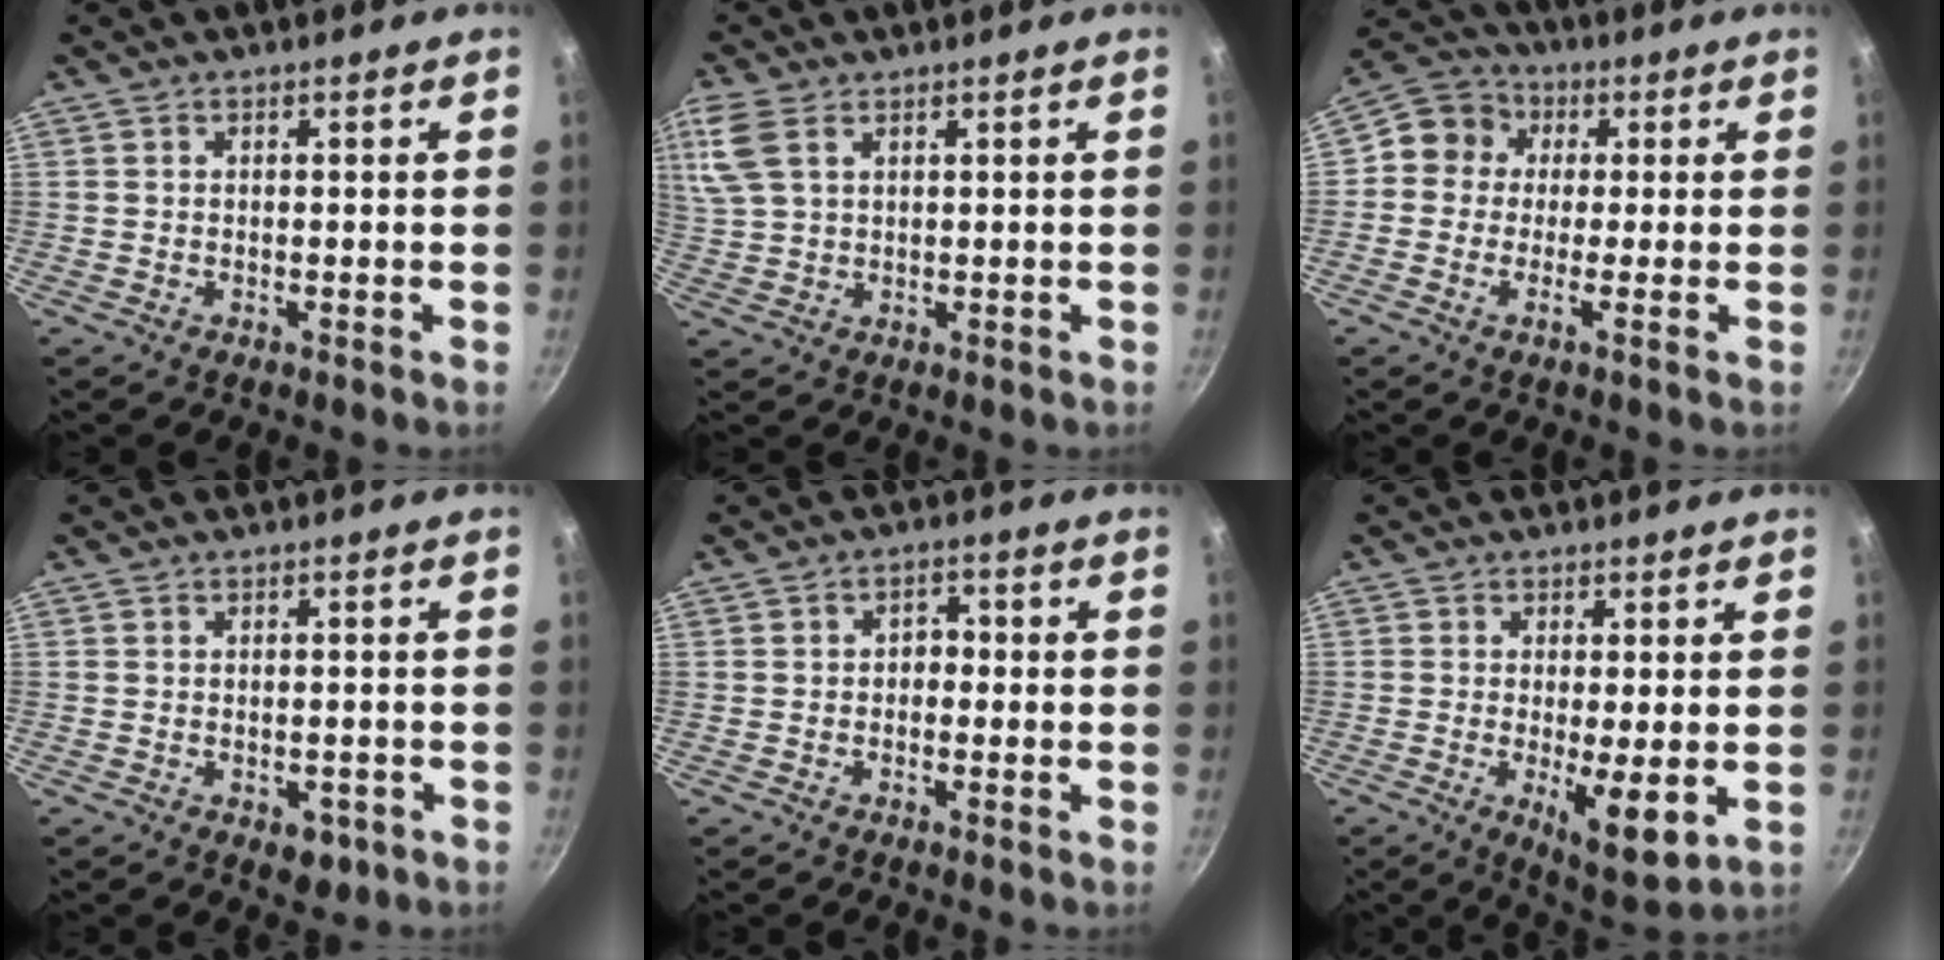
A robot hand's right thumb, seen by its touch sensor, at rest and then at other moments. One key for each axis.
{"total": 9.1, "fx": 4.5, "fy": 5.3, "fz": 6.0, "tx": -0.141, "ty": 0.016, "tz": 0.096}
{"total": 6.9, "fx": 0.5, "fy": 6.0, "fz": 3.4, "tx": -0.053, "ty": 0.021, "tz": -0.021}
{"total": 3.7, "fx": -1.6, "fy": 2.3, "fz": 2.4, "tx": -0.015, "ty": 0.014, "tz": -0.008}
{"total": 2.2, "fx": -0.7, "fy": 1.7, "fz": 1.3, "tx": -0.007, "ty": 0.011, "tz": -0.014}
{"total": 8.3, "fx": -1.3, "fy": 2.3, "fz": 7.9, "tx": -0.119, "ty": -0.018, "tz": -0.008}